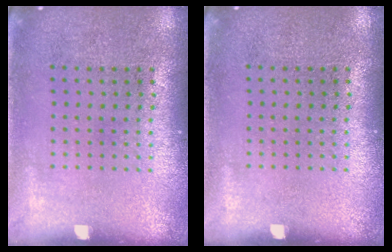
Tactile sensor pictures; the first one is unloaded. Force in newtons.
{"total": 0.0}